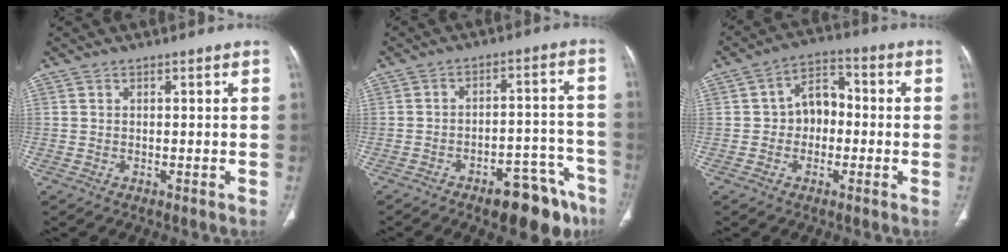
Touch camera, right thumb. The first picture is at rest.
{"total": 13.8, "force": [-9.3, 5.4, 8.7], "torque": [-0.069, 0.074, -0.125]}
{"total": 7.6, "force": [-0.4, 5.8, 4.9], "torque": [-0.048, 0.028, -0.020]}